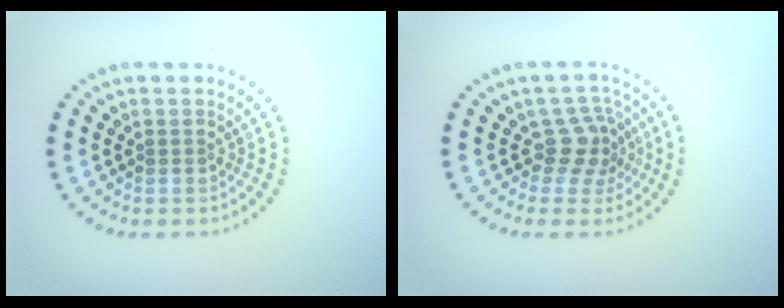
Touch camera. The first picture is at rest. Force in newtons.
{"total": 2.8, "press": 2.1, "slide": 1.8}